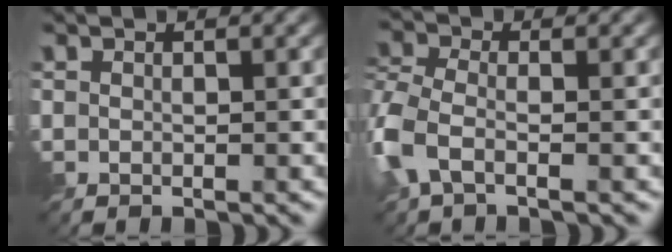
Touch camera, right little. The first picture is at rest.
{"total": 4.2, "force": [-1.6, 2.2, 3.2], "torque": [-0.086, 0.001, -0.049]}